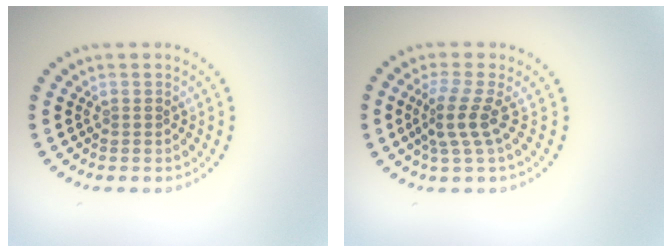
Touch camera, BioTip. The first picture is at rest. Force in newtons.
{"total": 2.9, "press": 2.0, "slide": 2.1}